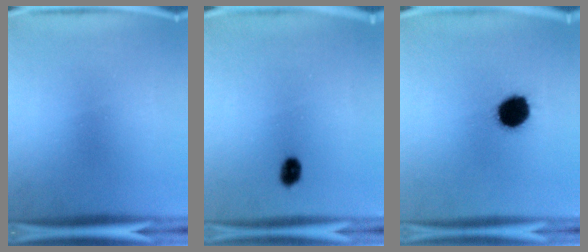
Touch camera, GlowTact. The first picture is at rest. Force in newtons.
{"total": 2.8}
{"total": 11.7}